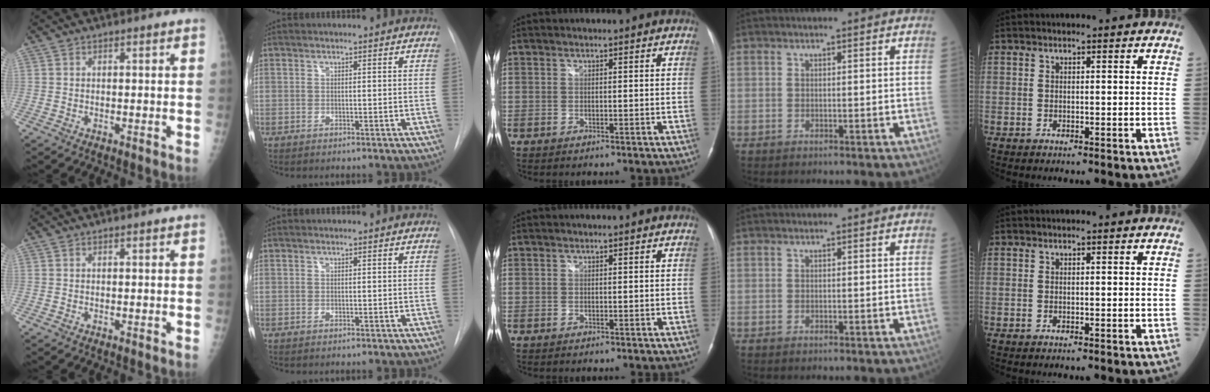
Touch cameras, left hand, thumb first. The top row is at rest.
{}